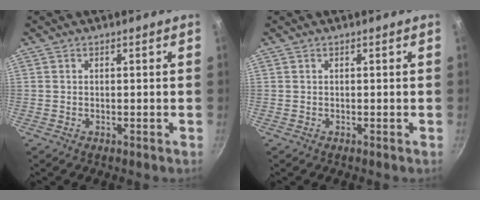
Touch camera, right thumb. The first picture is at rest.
{"total": 0.0}